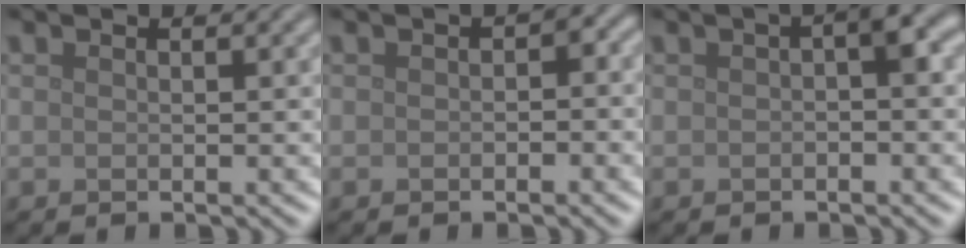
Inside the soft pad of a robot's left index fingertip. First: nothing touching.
{"total": 1.5, "force": [-0.2, 0.9, 1.2], "torque": [-0.013, 0.002, -0.003]}
{"total": 2.1, "force": [0.1, 0.6, 2.1], "torque": [-0.028, 0.010, 0.000]}